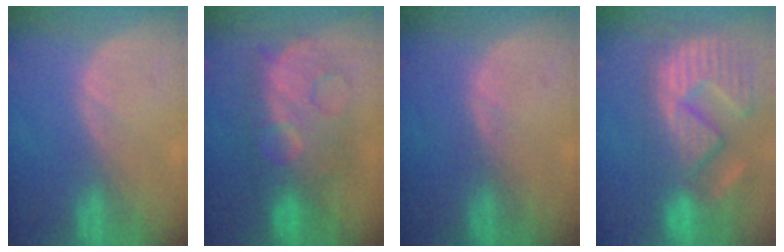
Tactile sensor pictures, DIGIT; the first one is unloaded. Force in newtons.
{"total": 9.5, "press": 9.5, "slide": 0.4}
{"total": 0.5, "press": 0.5, "slide": 0.0}
{"total": 14.7, "press": 12.3, "slide": 8.1}